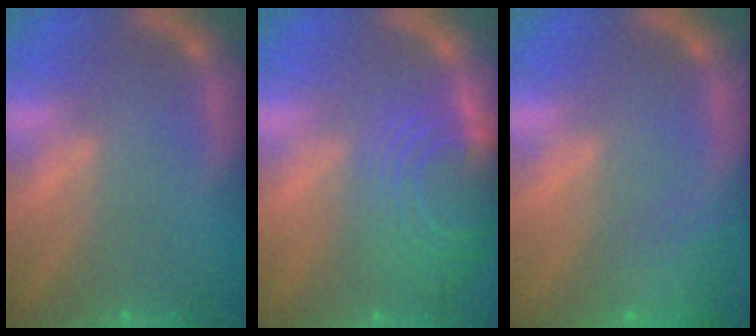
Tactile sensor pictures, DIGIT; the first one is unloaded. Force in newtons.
{"total": 10.0}
{"total": 4.0}